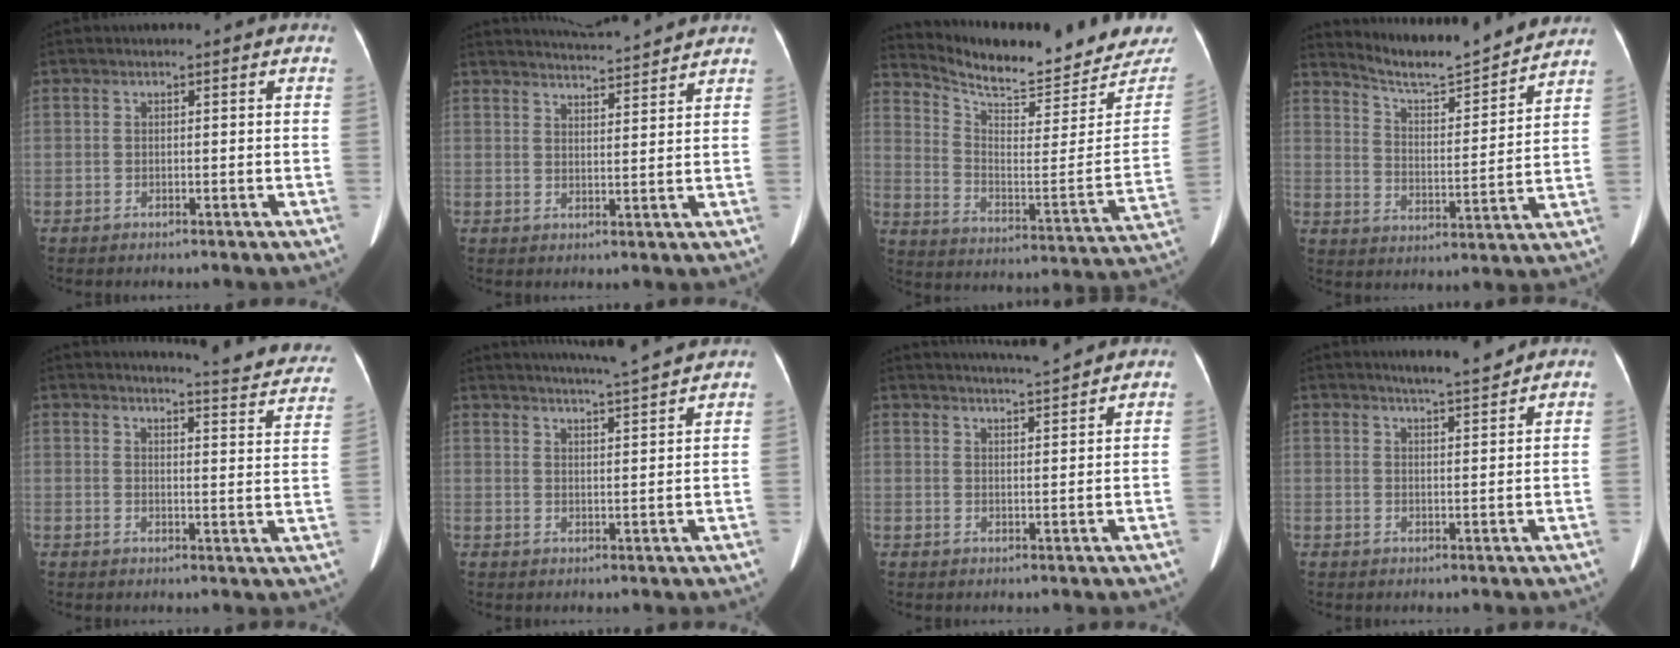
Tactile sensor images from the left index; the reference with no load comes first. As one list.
[{"total": 8.1, "force": [7.9, -0.1, 1.8], "torque": [-0.037, 0.013, 0.110]}, {"total": 21.3, "force": [20.3, 4.0, 5.0], "torque": [-0.080, -0.074, 0.275]}, {"total": 12.7, "force": [12.4, -0.2, 2.7], "torque": [-0.053, -0.003, 0.190]}, {"total": 14.1, "force": [13.5, 1.0, 3.9], "torque": [-0.030, -0.073, 0.129]}, {"total": 9.6, "force": [8.9, -1.0, 3.4], "torque": [-0.060, 0.008, 0.120]}, {"total": 6.7, "force": [6.3, -0.7, 2.0], "torque": [-0.038, 0.007, 0.092]}, {"total": 4.6, "force": [4.1, -0.1, 2.0], "torque": [-0.037, 0.001, 0.064]}]